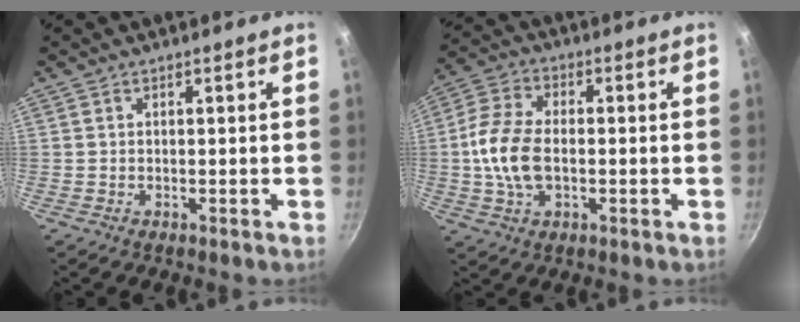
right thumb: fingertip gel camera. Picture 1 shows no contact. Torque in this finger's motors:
{"motor_torque": [-0.76, 0.85, 1.34, -0.17, 0.38]}